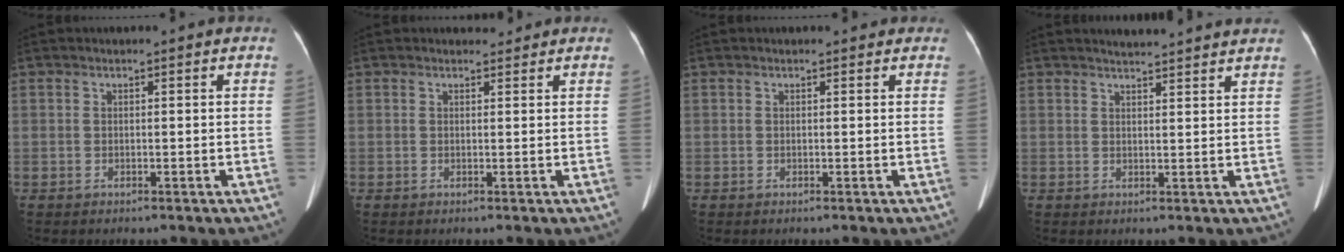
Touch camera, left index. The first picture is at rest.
{"total": 1.2, "force": [1.1, 0.5, -0.1], "torque": [-0.003, -0.004, 0.014]}
{"total": 1.2, "force": [1.0, 0.6, 0.2], "torque": [-0.006, 0.004, 0.005]}
{"total": 6.8, "force": [6.5, 0.0, 1.9], "torque": [-0.031, 0.017, 0.074]}